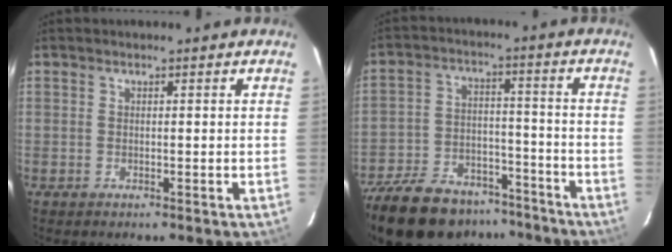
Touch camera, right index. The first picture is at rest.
{"total": 24.1, "force": [-18.8, 10.9, 10.4], "torque": [-0.237, 0.004, -0.277]}